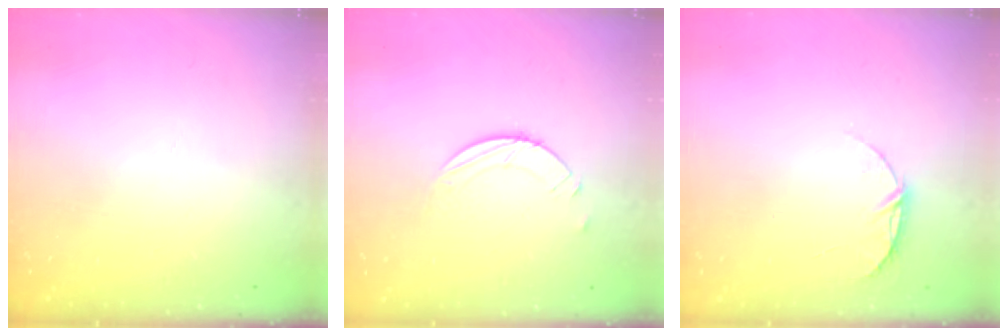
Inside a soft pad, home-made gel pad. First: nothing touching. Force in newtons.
{"total": 2.5, "press": 2.4, "slide": 0.2}
{"total": 6.1, "press": 6.1, "slide": 0.7}